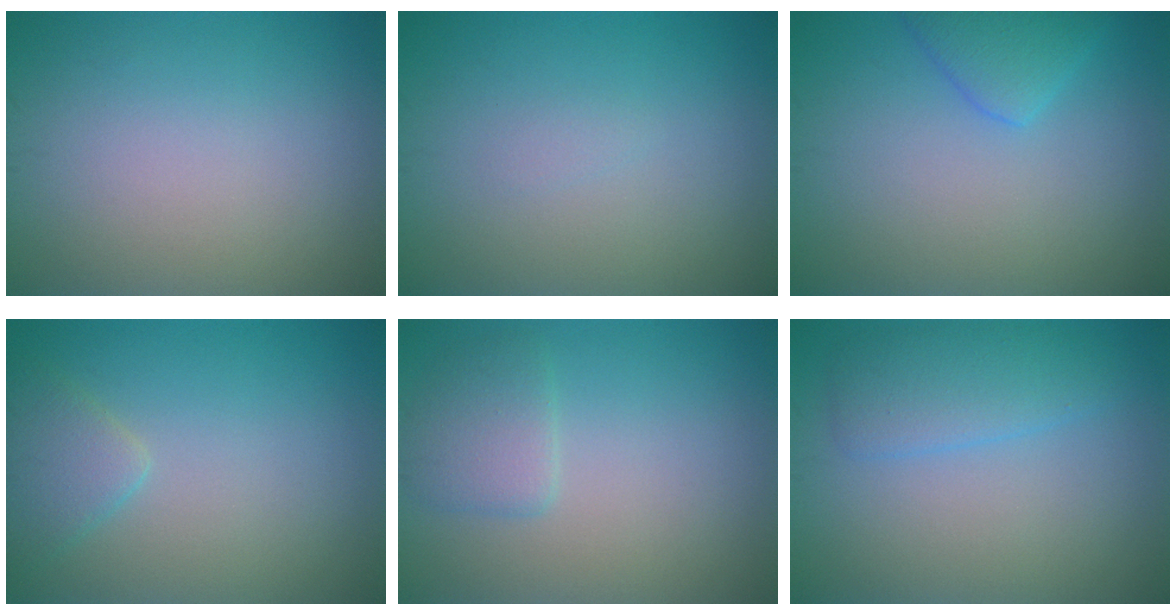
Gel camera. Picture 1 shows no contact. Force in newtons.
{"total": 0.5, "press": 0.5, "slide": 0.1}
{"total": 2.7, "press": 2.7, "slide": 0.2}
{"total": 2.4, "press": 2.4, "slide": 0.2}
{"total": 2.3, "press": 2.3, "slide": 0.2}
{"total": 3.1, "press": 3.1, "slide": 0.3}